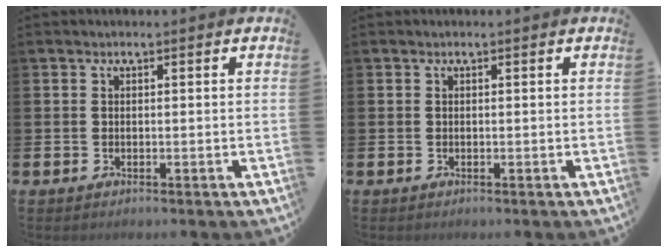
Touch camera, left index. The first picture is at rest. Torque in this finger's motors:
{"motor_torque": [0.00, 0.00, -0.01, 0.00]}